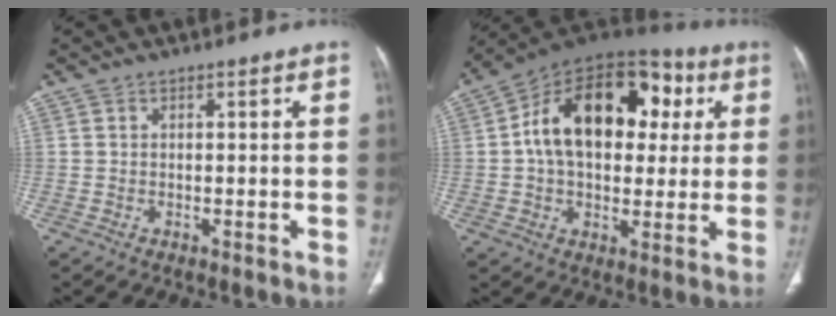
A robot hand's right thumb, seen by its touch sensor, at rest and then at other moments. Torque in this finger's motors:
{"motor_torque": [1.42, 3.58, 1.37, -0.39, 0.18]}